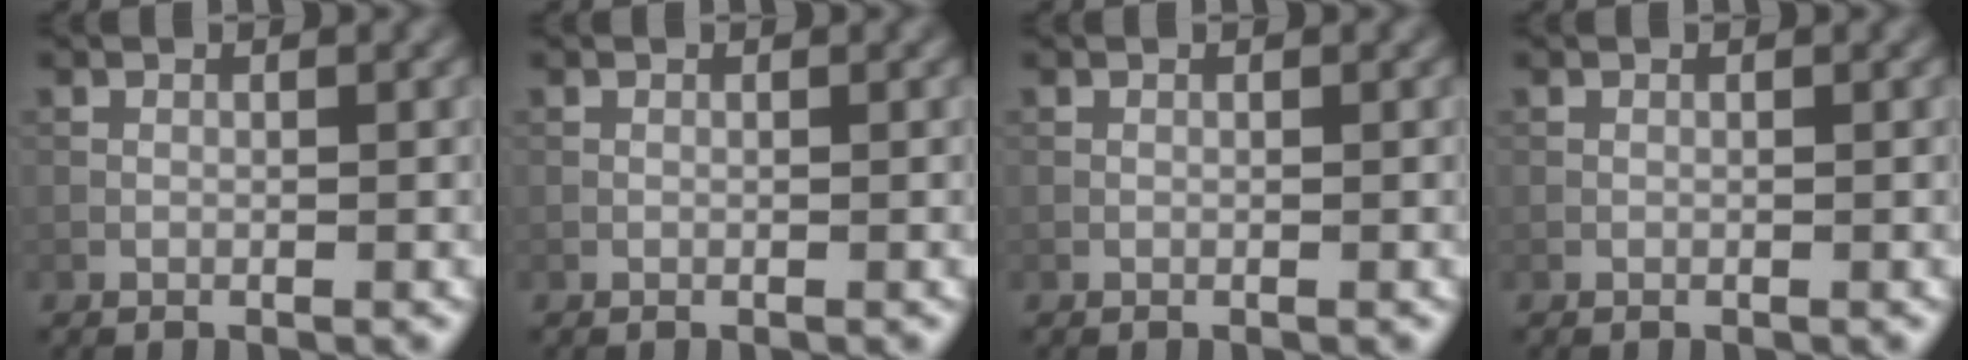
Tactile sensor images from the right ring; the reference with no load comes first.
{"total": 0.0}
{"total": 0.0}
{"total": 0.0}